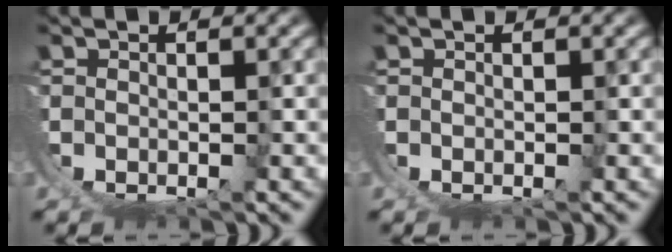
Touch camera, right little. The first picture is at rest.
{"total": 0.0}